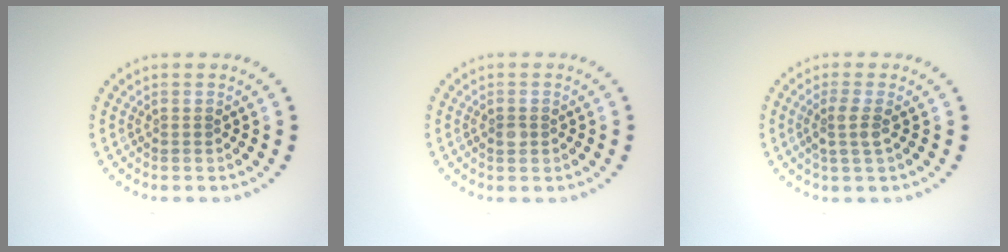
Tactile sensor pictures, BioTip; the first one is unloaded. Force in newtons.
{"total": 0.9, "press": 0.9, "slide": 0.0}
{"total": 1.9, "press": 1.5, "slide": 1.2}